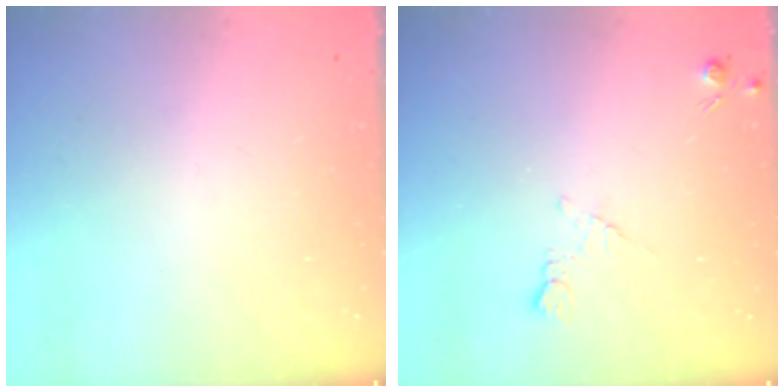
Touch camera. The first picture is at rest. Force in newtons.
{"total": 6.2, "press": 6.1, "slide": 0.8}